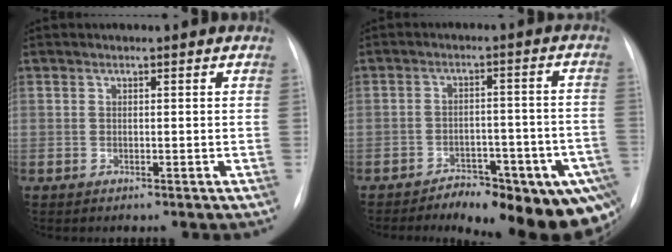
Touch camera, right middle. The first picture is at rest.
{"total": 18.0, "force": [-13.3, 6.3, 10.4], "torque": [-0.065, 0.026, -0.163]}